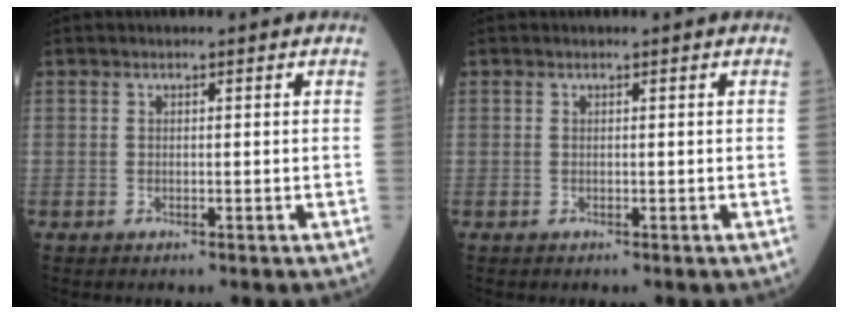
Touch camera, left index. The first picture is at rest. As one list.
[{"total": 0.0}]